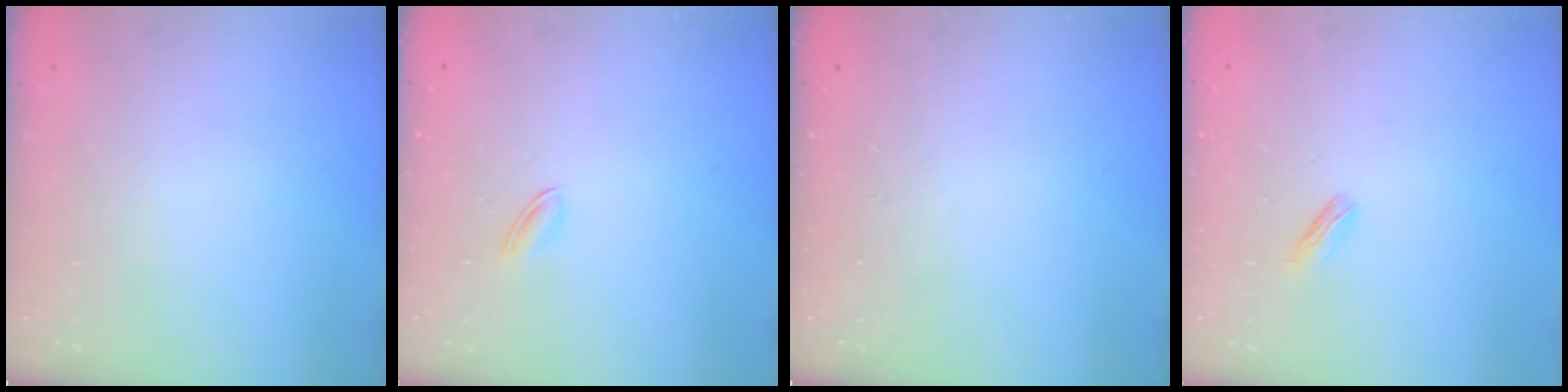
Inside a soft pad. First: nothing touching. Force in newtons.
{"total": 2.7, "press": 2.6, "slide": 0.7}
{"total": 0.0}
{"total": 1.8, "press": 1.7, "slide": 0.5}